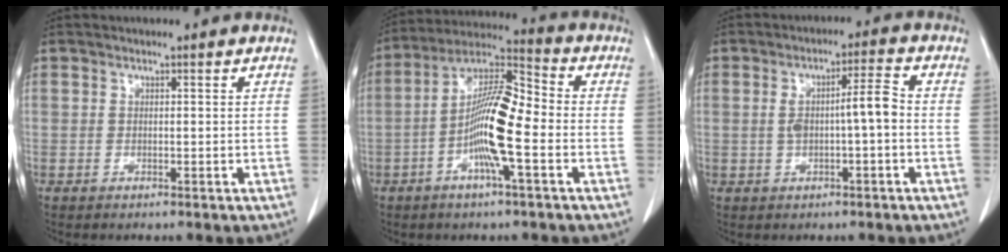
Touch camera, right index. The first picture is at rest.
{"total": 12.1, "force": [-2.7, 1.7, 11.7], "torque": [-0.219, 0.016, -0.056]}
{"total": 5.6, "force": [-0.3, 0.8, 5.6], "torque": [-0.096, 0.022, 0.001]}